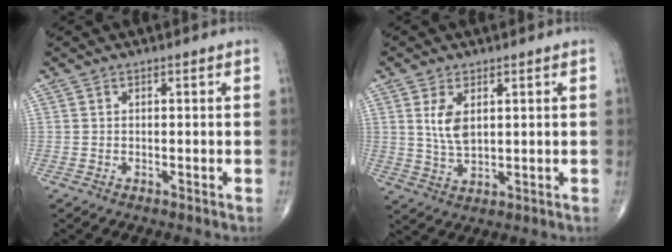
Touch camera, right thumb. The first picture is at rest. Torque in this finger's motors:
{"motor_torque": [-0.63, 0.84, 0.68, 0.27, 0.03]}